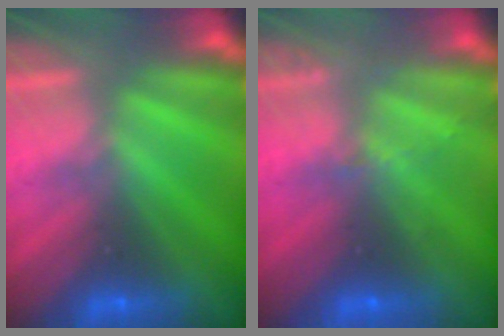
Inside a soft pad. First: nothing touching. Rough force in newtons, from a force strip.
{"total": 2.0}